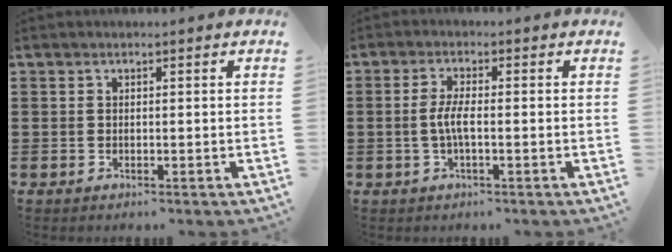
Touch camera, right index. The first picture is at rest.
{"total": 3.4, "force": [-0.7, 0.3, 3.4], "torque": [-0.081, -0.007, -0.021]}